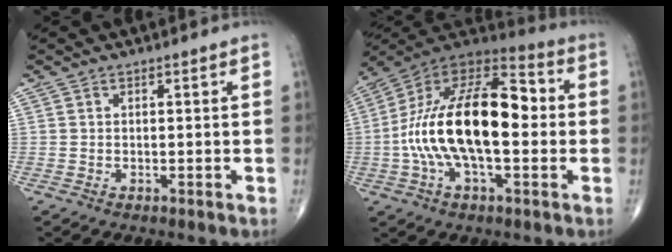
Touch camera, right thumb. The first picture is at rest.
{"total": 24.1, "force": [-0.8, 11.5, 21.2], "torque": [-0.378, 0.039, -0.023]}